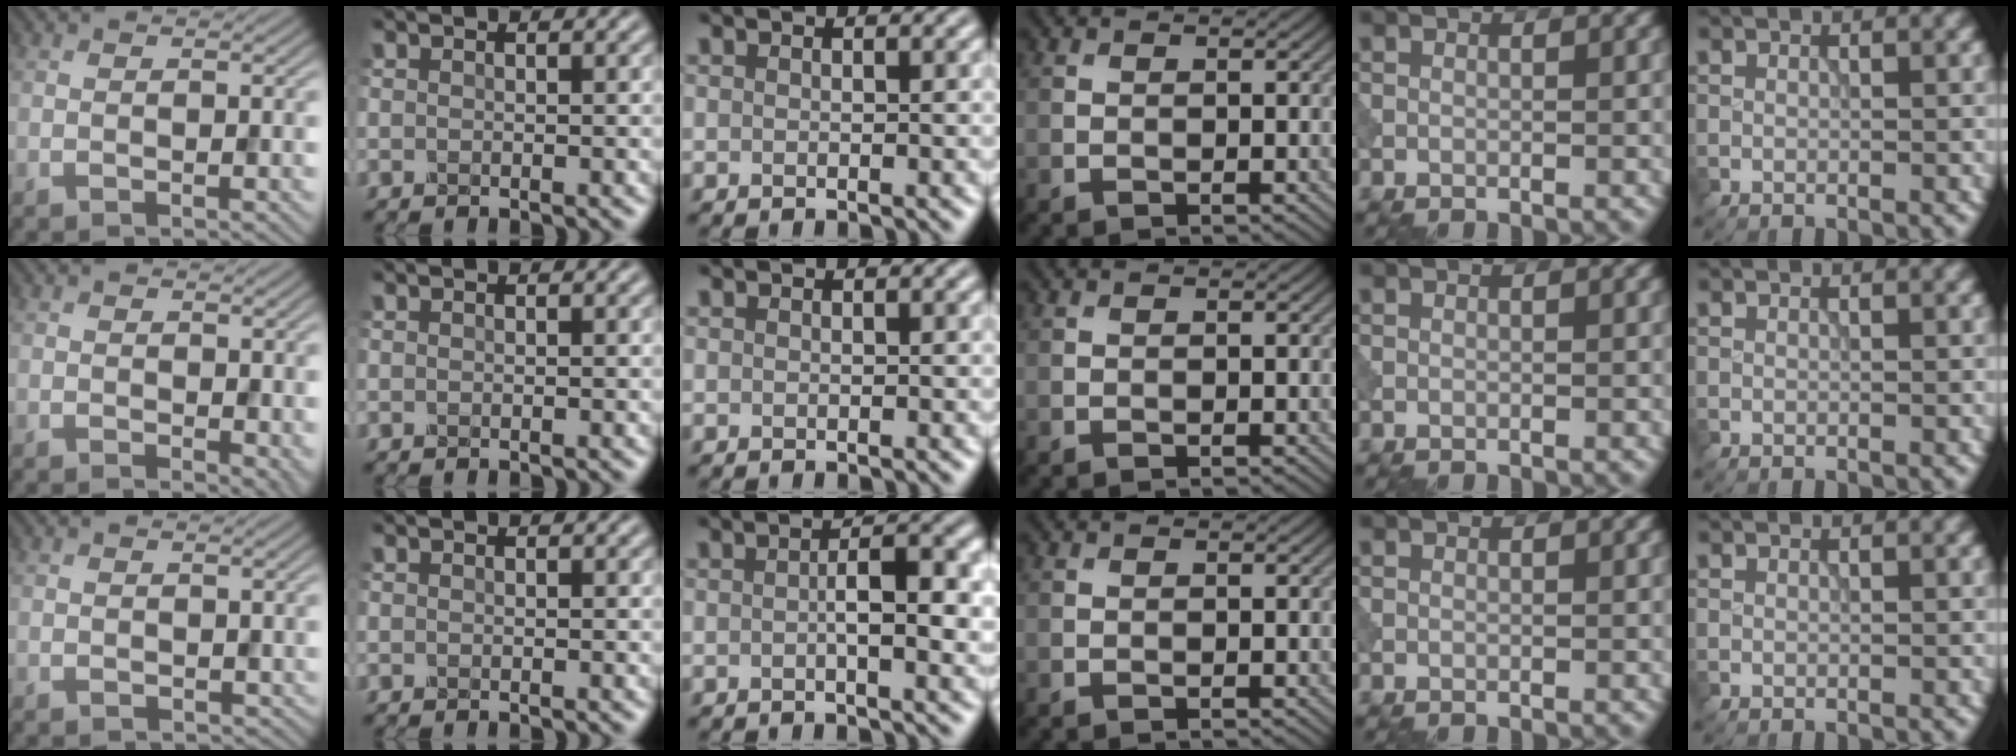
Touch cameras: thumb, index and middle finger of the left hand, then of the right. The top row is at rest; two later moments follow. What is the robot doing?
{"motion": "dispense", "object": "dispenser bottle"}